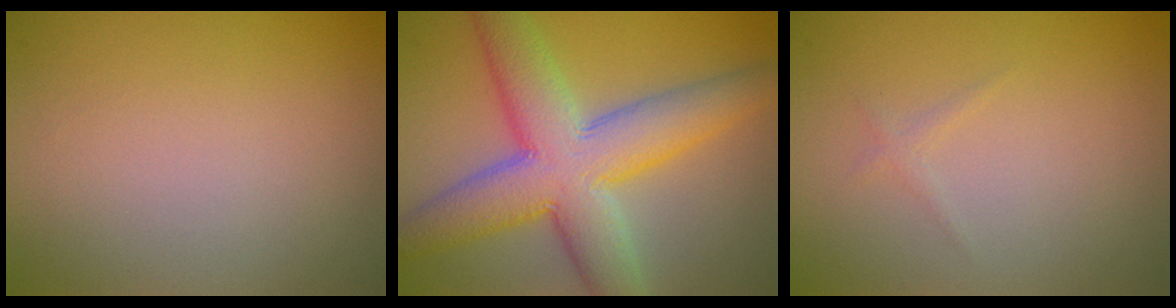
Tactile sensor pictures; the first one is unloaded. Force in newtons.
{"total": 9.6, "press": 9.6, "slide": 0.2}
{"total": 0.6, "press": 0.6, "slide": 0.0}